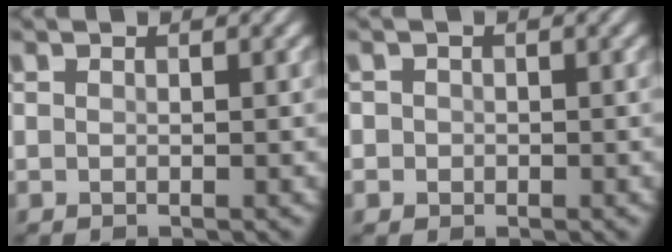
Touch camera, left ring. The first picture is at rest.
{"total": 1.2, "force": [-0.1, 1.2, 0.2], "torque": [0.009, -0.002, -0.003]}